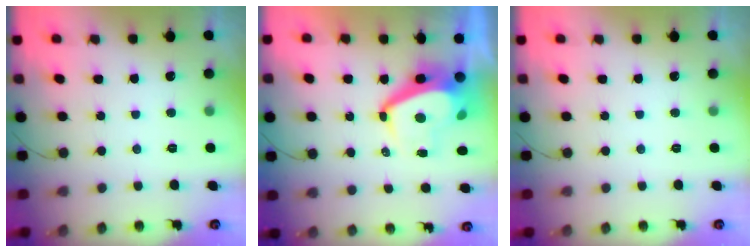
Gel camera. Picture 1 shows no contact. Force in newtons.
{"total": 6.6, "press": 6.6, "slide": 0.5}
{"total": 0.0}